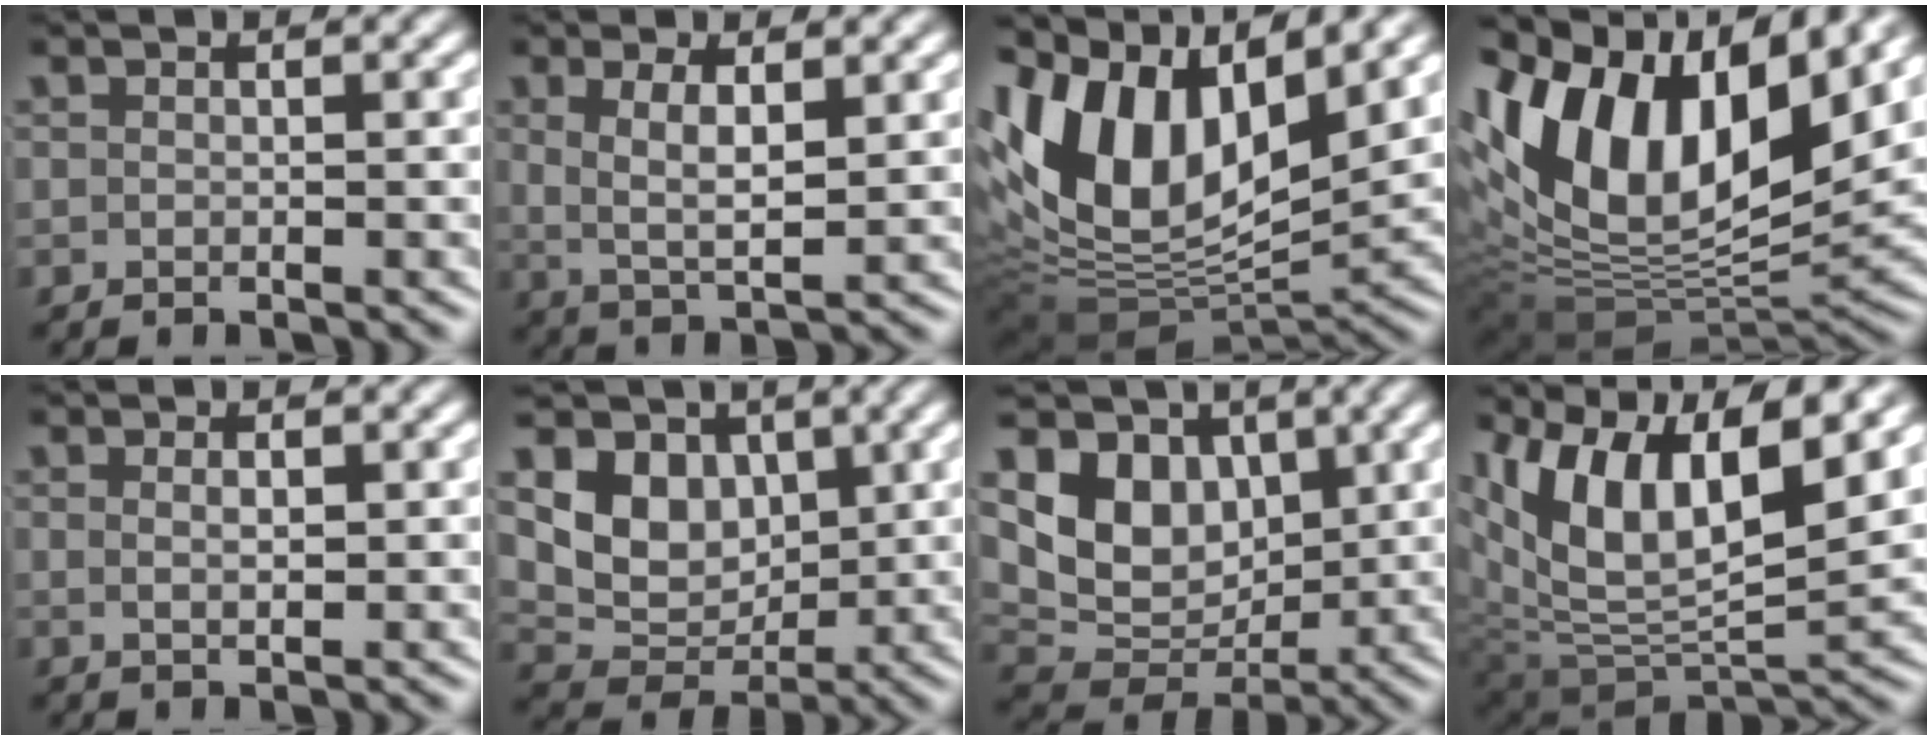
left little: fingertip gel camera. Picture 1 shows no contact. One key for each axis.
{"total": 4.4, "fx": 0.6, "fy": 1.9, "fz": 3.9, "tx": -0.072, "ty": -0.014, "tz": 0.019}
{"total": 16.8, "fx": 1.1, "fy": 11.4, "fz": 12.3, "tx": -0.254, "ty": -0.024, "tz": 0.030}
{"total": 18.6, "fx": 2.4, "fy": 11.8, "fz": 14.2, "tx": -0.264, "ty": -0.016, "tz": 0.048}
{"total": 1.2, "fx": 0.3, "fy": 0.1, "fz": 1.1, "tx": -0.018, "ty": -0.011, "tz": 0.013}
{"total": 9.7, "fx": 0.9, "fy": 8.3, "fz": 4.9, "tx": -0.100, "ty": -0.025, "tz": 0.022}
{"total": 11.1, "fx": 0.9, "fy": 9.3, "fz": 6.0, "tx": -0.124, "ty": -0.027, "tz": 0.021}
{"total": 13.5, "fx": 1.9, "fy": 9.1, "fz": 9.9, "tx": -0.191, "ty": -0.025, "tz": 0.042}